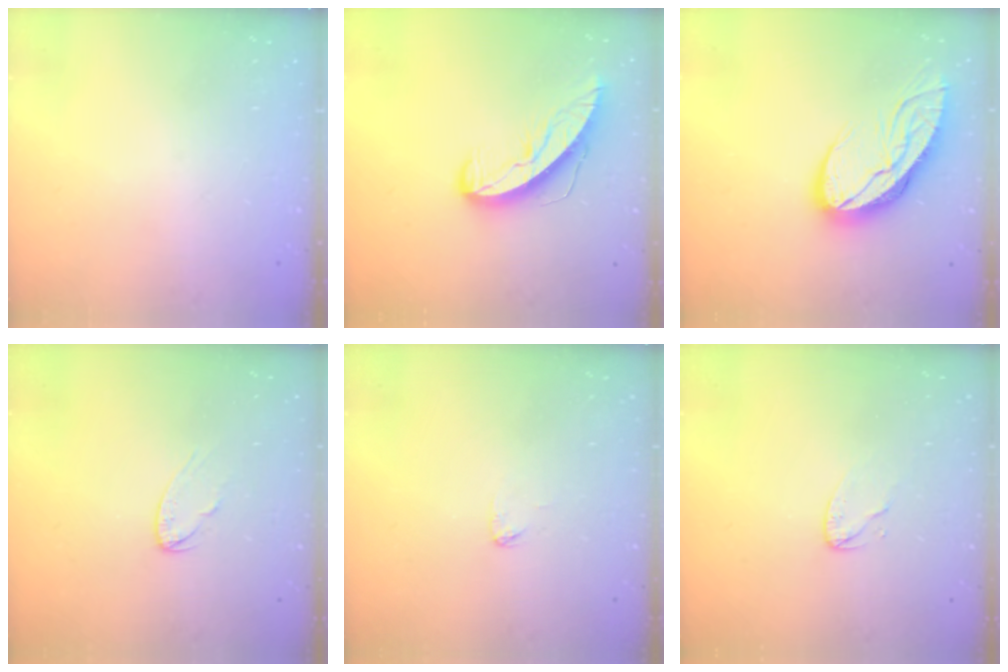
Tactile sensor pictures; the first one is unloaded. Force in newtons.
{"total": 9.7, "press": 9.6, "slide": 0.7}
{"total": 11.7, "press": 11.6, "slide": 1.2}
{"total": 4.5, "press": 4.5, "slide": 0.4}
{"total": 2.9, "press": 2.9, "slide": 0.1}
{"total": 3.9, "press": 3.9, "slide": 0.3}